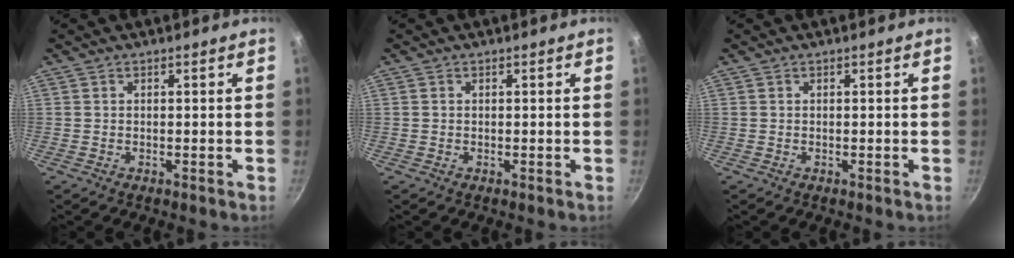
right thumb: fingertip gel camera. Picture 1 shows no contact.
{"total": 0.0}
{"total": 0.0}